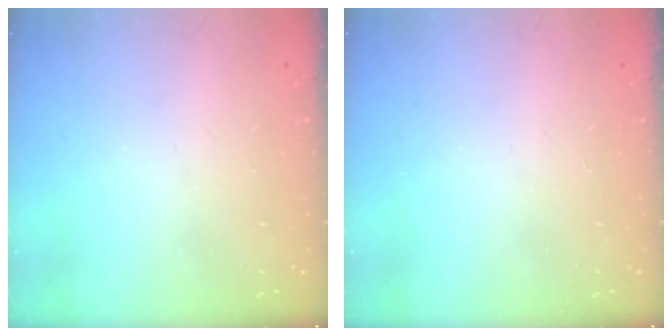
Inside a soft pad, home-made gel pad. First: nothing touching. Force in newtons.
{"total": 0.0}